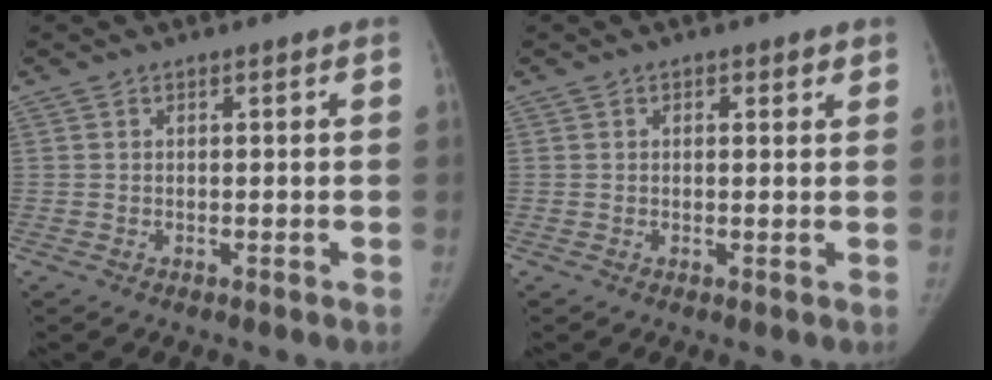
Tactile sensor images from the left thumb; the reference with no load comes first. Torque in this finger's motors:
{"motor_torque": [0.03, 0.22, -0.08, 0.24, 0.05]}